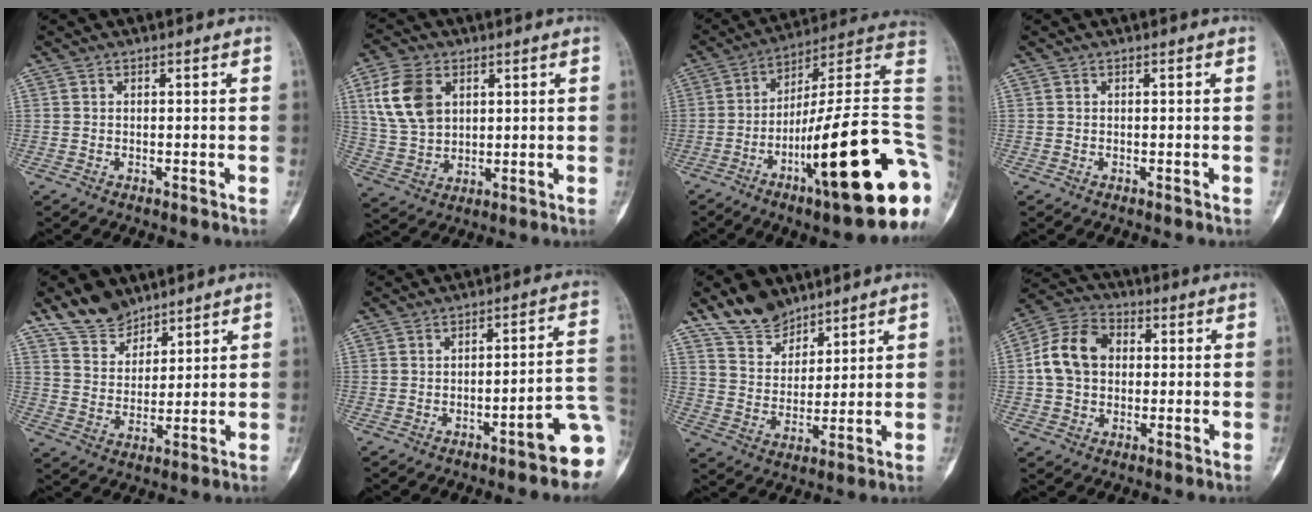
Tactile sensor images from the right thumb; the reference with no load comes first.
{"total": 11.8, "force": [4.1, 8.1, 7.6], "torque": [-0.137, -0.009, 0.086]}
{"total": 28.7, "force": [-7.5, 5.6, 27.1], "torque": [-0.314, 0.042, -0.114]}
{"total": 0.0}
{"total": 8.5, "force": [6.9, 4.4, 2.1], "torque": [-0.013, -0.042, 0.137]}
{"total": 9.2, "force": [-4.2, 1.4, 8.1], "torque": [-0.084, 0.034, -0.054]}
{"total": 9.4, "force": [7.6, 5.0, 2.6], "torque": [-0.019, -0.047, 0.149]}
{"total": 11.3, "force": [1.1, 8.7, 7.1], "torque": [-0.120, 0.025, 0.010]}